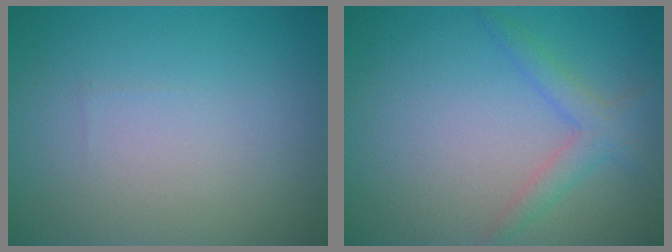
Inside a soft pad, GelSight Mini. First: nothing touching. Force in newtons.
{"total": 2.3, "press": 2.3, "slide": 0.1}